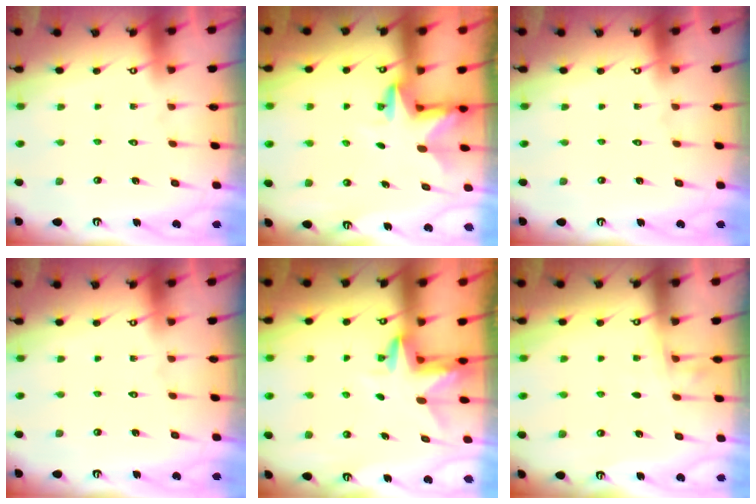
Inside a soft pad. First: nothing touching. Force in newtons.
{"total": 2.8, "press": 2.8, "slide": 0.2}
{"total": 0.0}
{"total": 0.0}
{"total": 2.9, "press": 2.9, "slide": 0.2}
{"total": 3.9, "press": 3.6, "slide": 1.4}